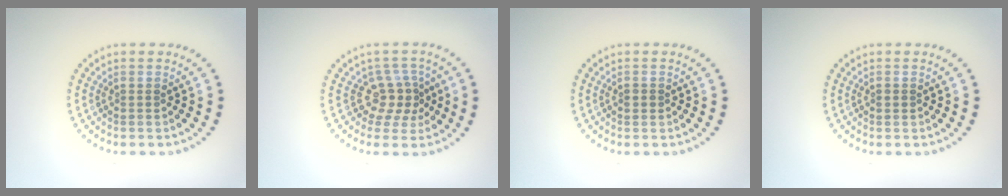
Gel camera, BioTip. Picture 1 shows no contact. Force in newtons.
{"total": 3.0, "press": 2.2, "slide": 2.0}
{"total": 0.9, "press": 0.9, "slide": 0.2}
{"total": 0.8, "press": 0.7, "slide": 0.3}